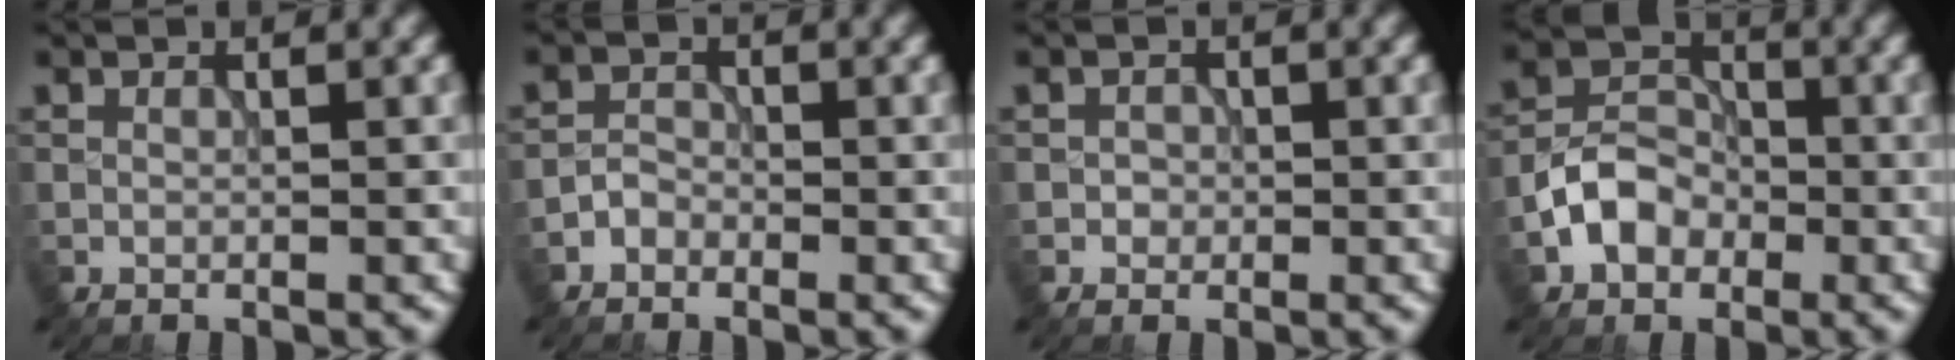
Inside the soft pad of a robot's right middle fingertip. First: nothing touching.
{"total": 1.4, "force": [-1.0, 0.9, 0.3], "torque": [-0.002, 0.007, -0.022]}
{"total": 1.0, "force": [-0.2, 0.9, 0.2], "torque": [0.003, -0.002, -0.004]}
{"total": 4.2, "force": [-1.8, 3.2, 2.0], "torque": [-0.036, 0.009, -0.037]}